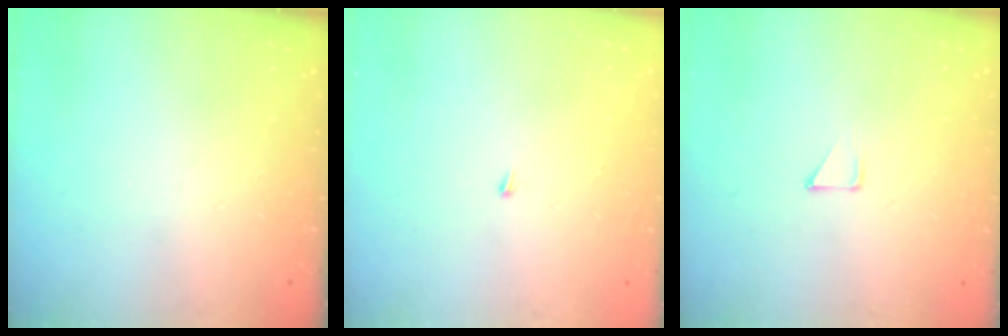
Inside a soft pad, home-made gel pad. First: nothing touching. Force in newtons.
{"total": 3.3, "press": 3.3, "slide": 0.2}
{"total": 2.8, "press": 2.8, "slide": 0.2}